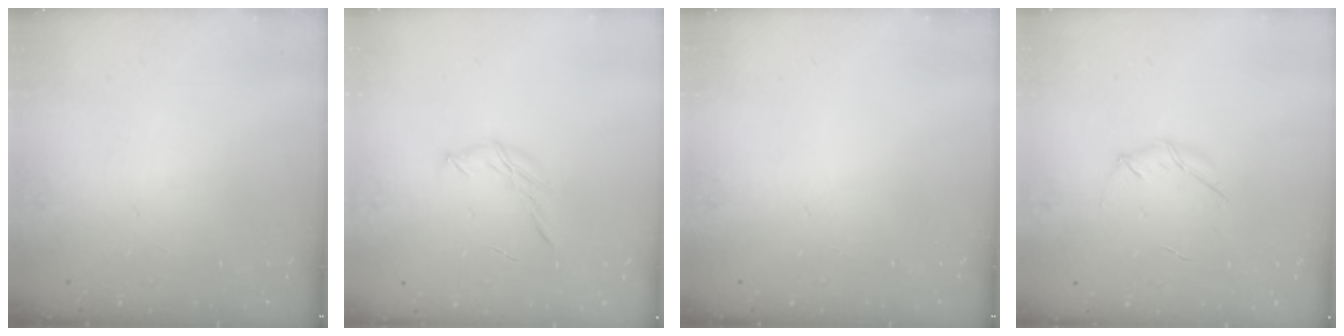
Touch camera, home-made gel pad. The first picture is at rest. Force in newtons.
{"total": 4.7, "press": 4.6, "slide": 1.0}
{"total": 0.0}
{"total": 3.9, "press": 3.8, "slide": 0.9}